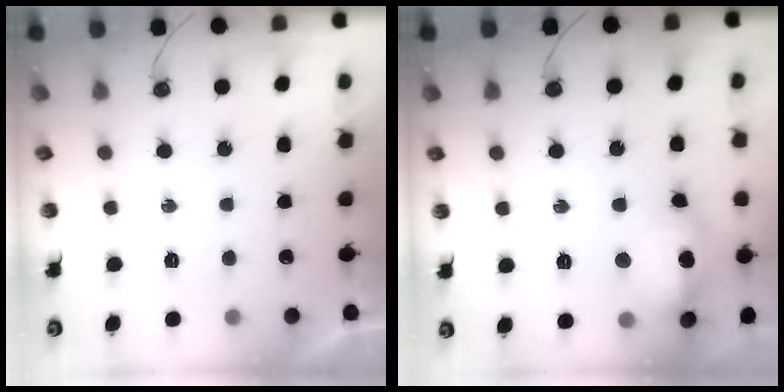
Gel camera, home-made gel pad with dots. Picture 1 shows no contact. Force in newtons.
{"total": 15.2, "press": 15.0, "slide": 1.9}